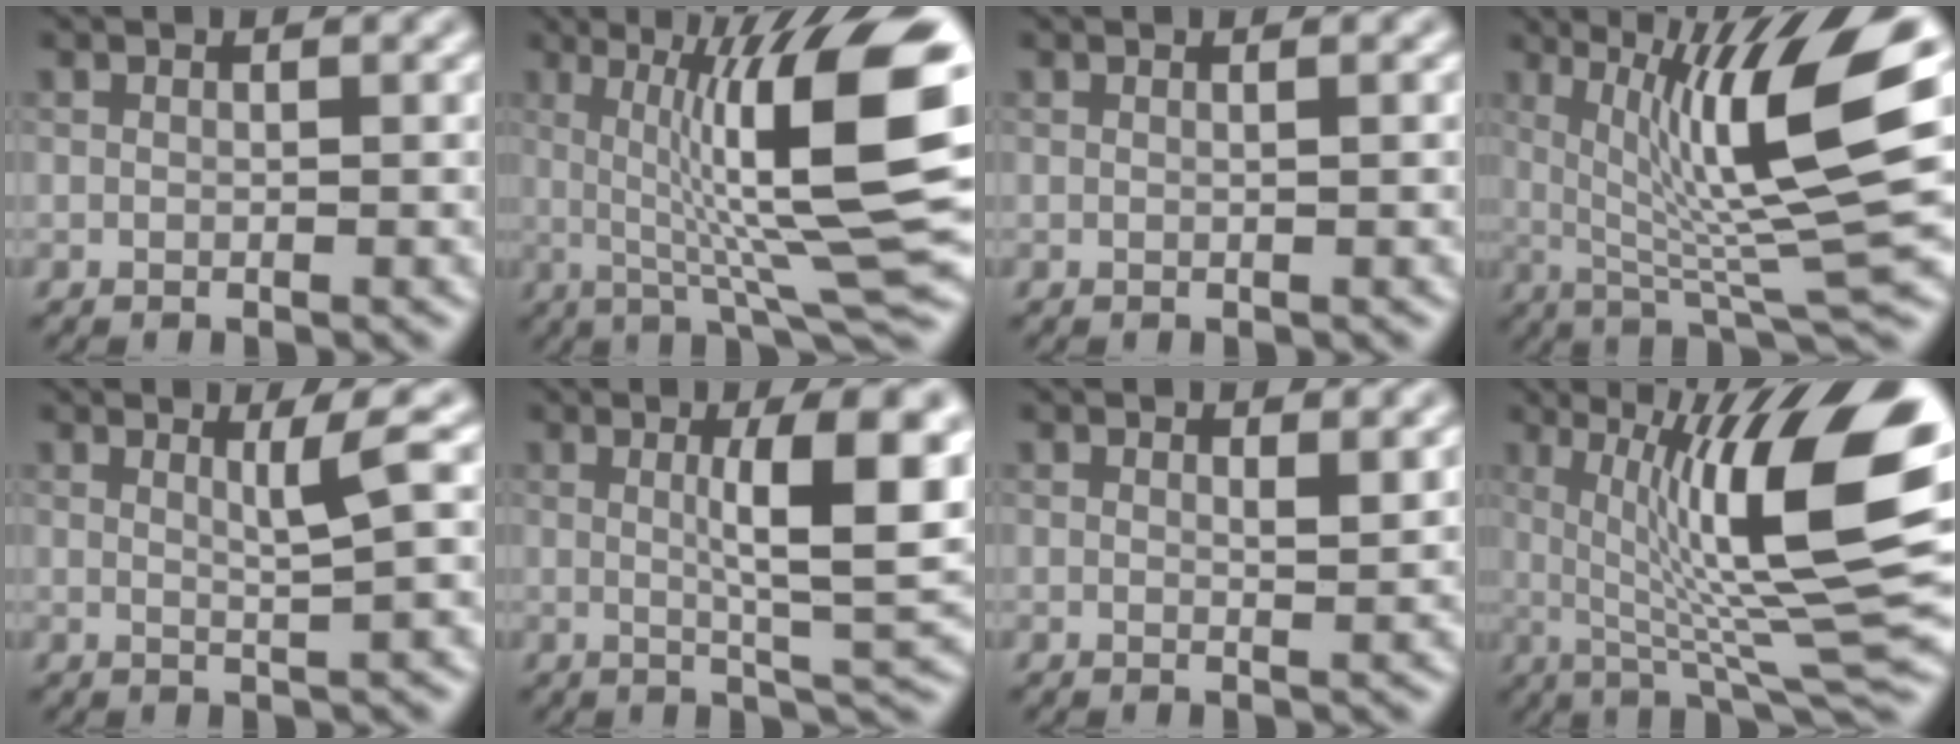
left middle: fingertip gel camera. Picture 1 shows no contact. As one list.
[{"total": 13.2, "force": [1.6, 2.2, 12.9], "torque": [-0.186, 0.011, 0.029]}, {"total": 0.9, "force": [0.3, 0.4, 0.7], "torque": [-0.004, 0.001, -0.005]}, {"total": 11.9, "force": [2.7, 2.0, 11.4], "torque": [-0.178, 0.003, 0.053]}, {"total": 2.7, "force": [0.9, 0.3, 2.5], "torque": [-0.035, 0.004, 0.014]}, {"total": 8.3, "force": [1.5, 1.5, 8.0], "torque": [-0.109, -0.002, 0.025]}, {"total": 1.2, "force": [0.8, 0.2, 0.8], "torque": [-0.010, -0.002, 0.012]}, {"total": 14.1, "force": [2.6, 3.1, 13.5], "torque": [-0.194, 0.010, 0.044]}]